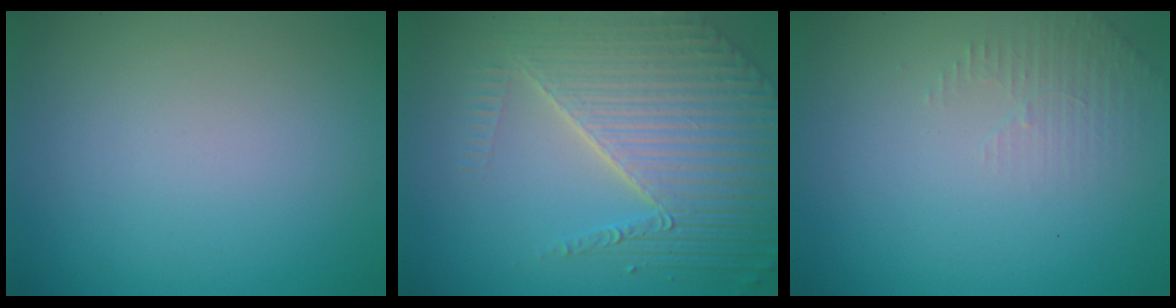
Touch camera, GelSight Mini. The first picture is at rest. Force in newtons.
{"total": 7.7, "press": 5.8, "slide": 5.2}
{"total": 1.5, "press": 1.5, "slide": 0.4}